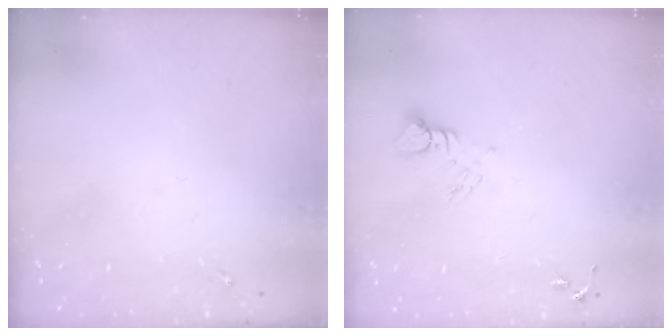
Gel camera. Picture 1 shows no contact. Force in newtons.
{"total": 4.1, "press": 4.1, "slide": 0.2}